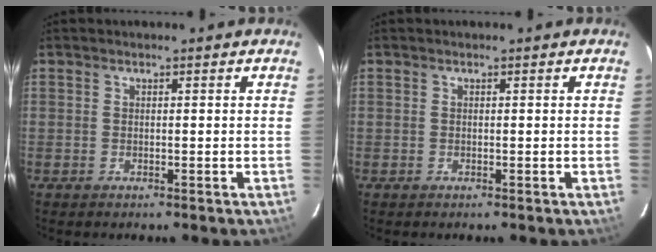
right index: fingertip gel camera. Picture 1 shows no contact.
{"total": 0.0}